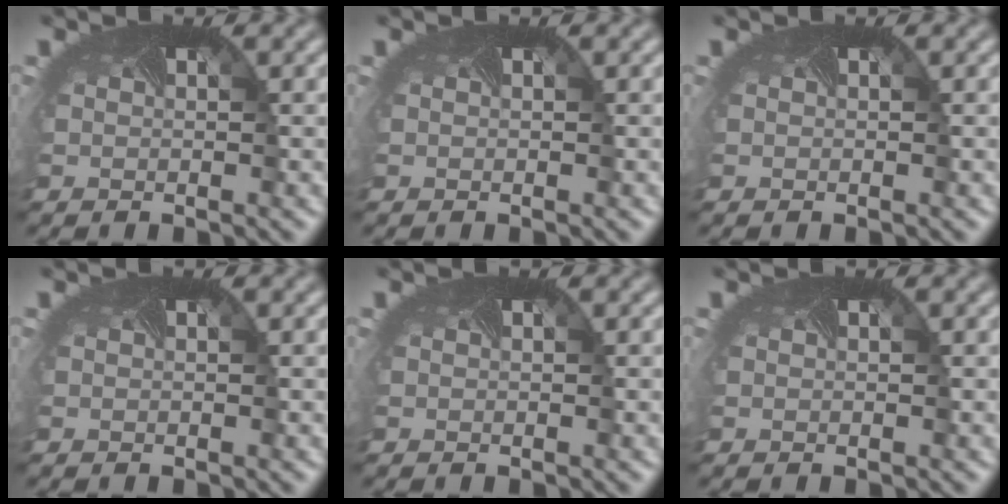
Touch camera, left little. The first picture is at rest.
{"total": 0.0}
{"total": 0.0}
{"total": 0.0}
{"total": 0.0}
{"total": 0.0}